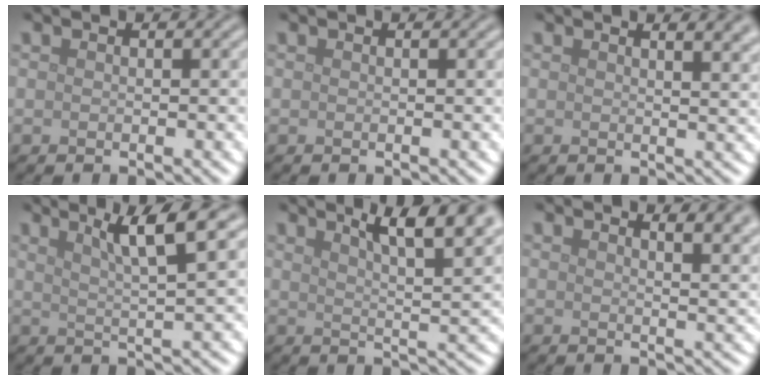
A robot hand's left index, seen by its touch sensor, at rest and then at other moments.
{"total": 0.0}
{"total": 5.1, "force": [3.0, 2.1, 3.5], "torque": [-0.014, 0.024, 0.021]}
{"total": 5.2, "force": [2.8, 0.6, 4.3], "torque": [-0.061, 0.009, 0.049]}
{"total": 8.9, "force": [5.5, 2.5, 6.5], "torque": [-0.055, 0.022, 0.061]}
{"total": 6.2, "force": [3.9, 2.5, 4.0], "torque": [-0.016, 0.028, 0.036]}